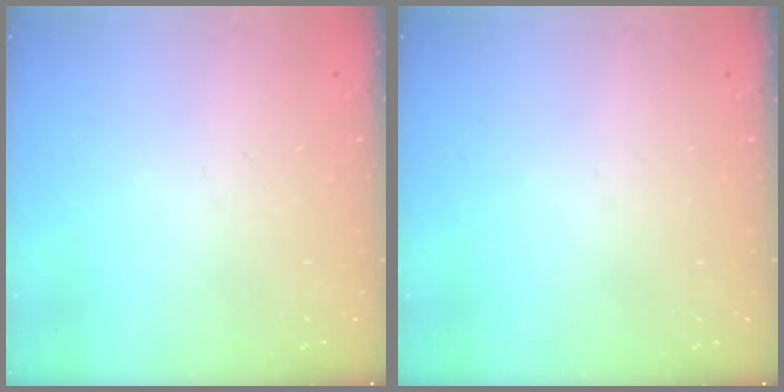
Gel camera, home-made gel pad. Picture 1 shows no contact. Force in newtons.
{"total": 0.0}